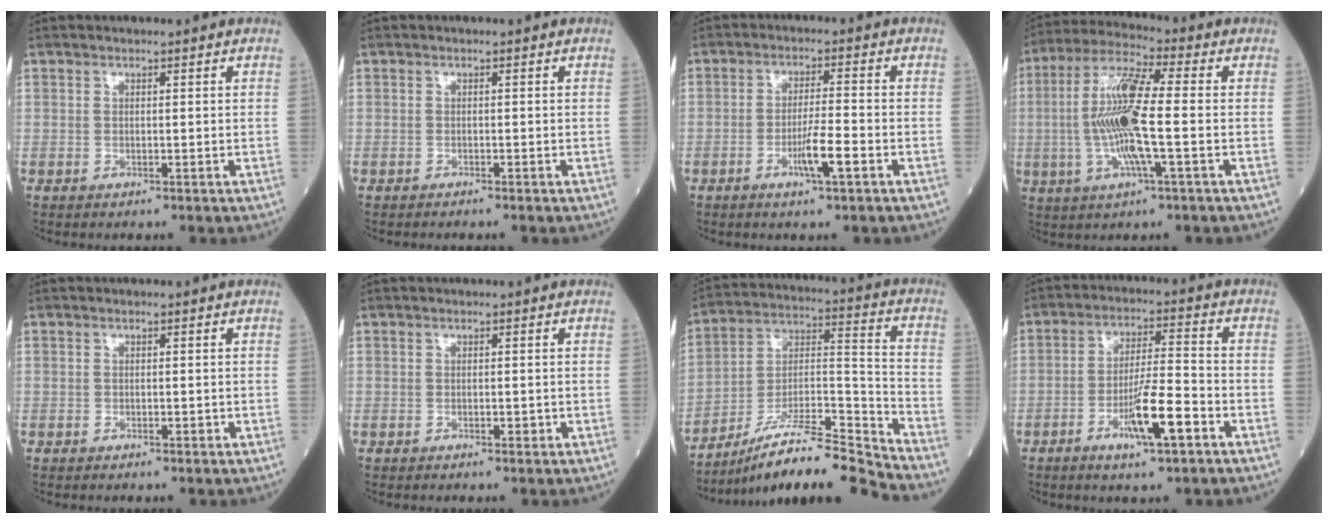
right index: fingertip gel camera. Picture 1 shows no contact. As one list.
[{"total": 1.0, "force": [-0.9, 0.0, 0.4], "torque": [-0.005, 0.000, -0.013]}, {"total": 5.4, "force": [-2.3, 0.2, 4.9], "torque": [-0.089, -0.006, -0.042]}, {"total": 12.7, "force": [-1.3, 1.2, 12.6], "torque": [-0.257, 0.002, -0.030]}, {"total": 0.9, "force": [-0.3, 0.5, 0.7], "torque": [-0.011, 0.000, -0.004]}, {"total": 1.1, "force": [-0.3, 0.5, 1.0], "torque": [-0.014, -0.001, -0.003]}, {"total": 15.3, "force": [-13.5, -0.3, 7.2], "torque": [-0.118, 0.030, -0.234]}, {"total": 9.3, "force": [-4.2, 1.0, 8.3], "torque": [-0.151, -0.005, -0.071]}]